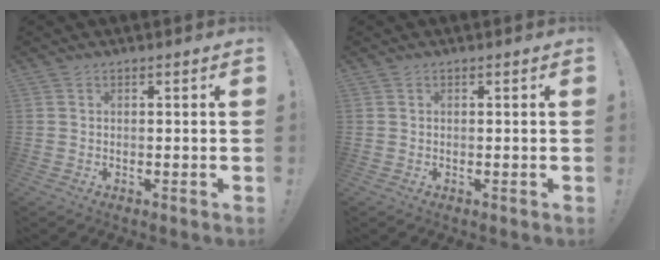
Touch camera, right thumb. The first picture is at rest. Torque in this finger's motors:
{"motor_torque": [0.08, 0.02, 0.16, -0.04, 0.00]}